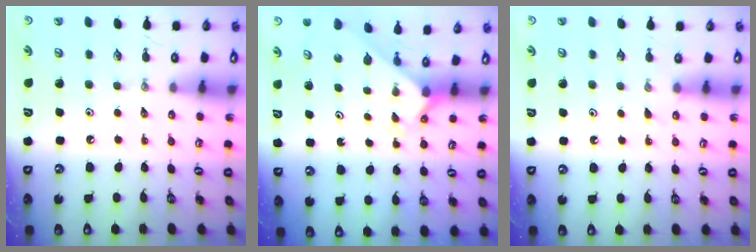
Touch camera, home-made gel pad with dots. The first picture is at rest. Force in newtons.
{"total": 2.0, "press": 2.0, "slide": 0.2}
{"total": 3.0, "press": 3.0, "slide": 0.5}